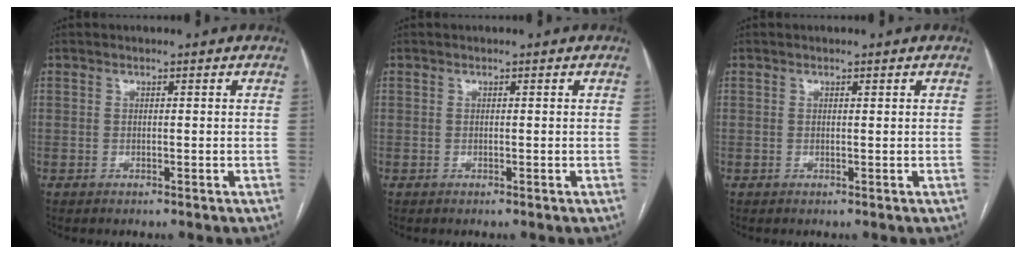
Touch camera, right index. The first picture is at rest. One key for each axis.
{"total": 0.0}
{"total": 0.0}